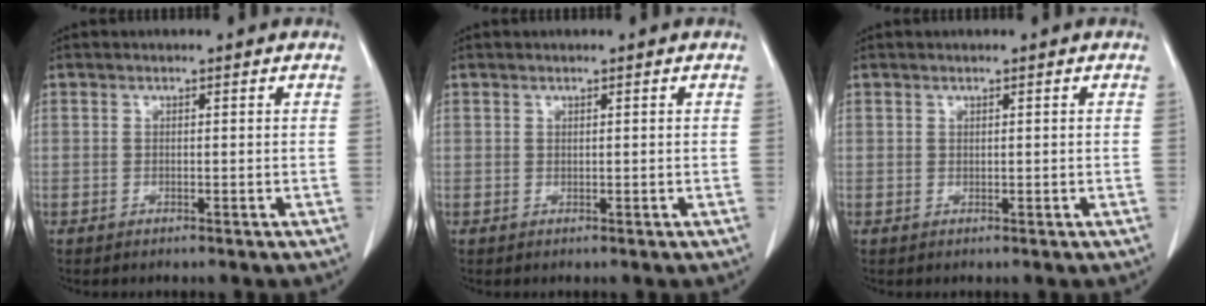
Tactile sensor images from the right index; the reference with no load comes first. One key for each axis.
{"total": 0.0}
{"total": 0.0}